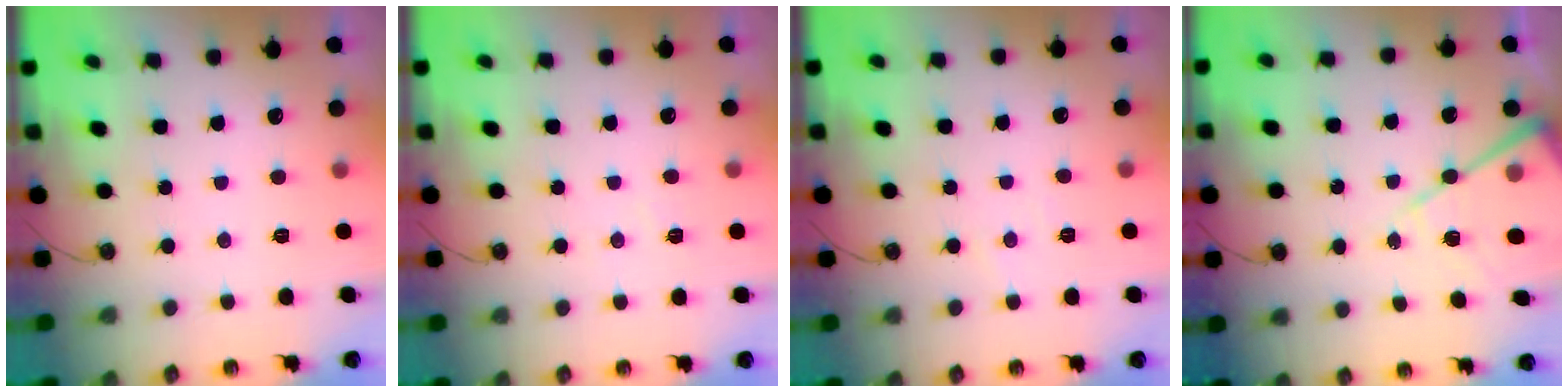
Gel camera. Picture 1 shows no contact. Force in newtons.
{"total": 3.7, "press": 3.7, "slide": 0.5}
{"total": 2.7, "press": 2.6, "slide": 0.5}
{"total": 13.4, "press": 13.4, "slide": 1.5}